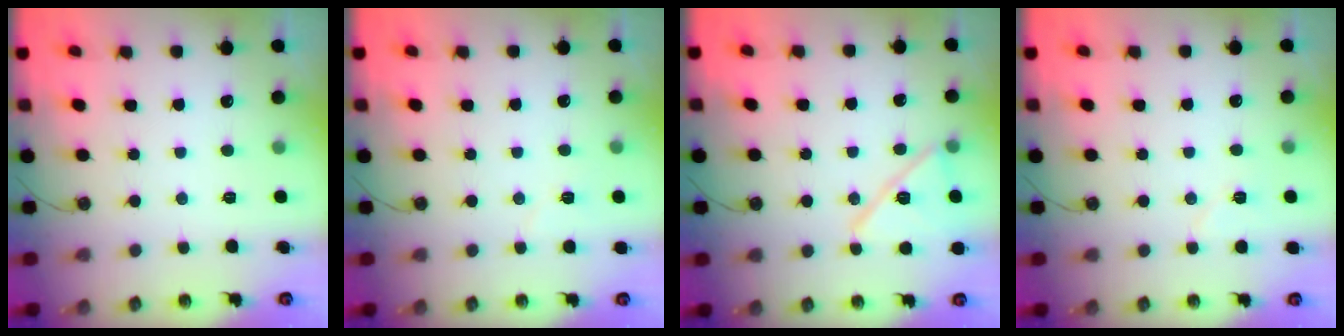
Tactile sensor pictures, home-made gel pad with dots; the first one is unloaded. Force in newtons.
{"total": 4.1, "press": 3.6, "slide": 2.0}
{"total": 13.6, "press": 13.6, "slide": 0.5}
{"total": 5.0, "press": 4.8, "slide": 1.6}